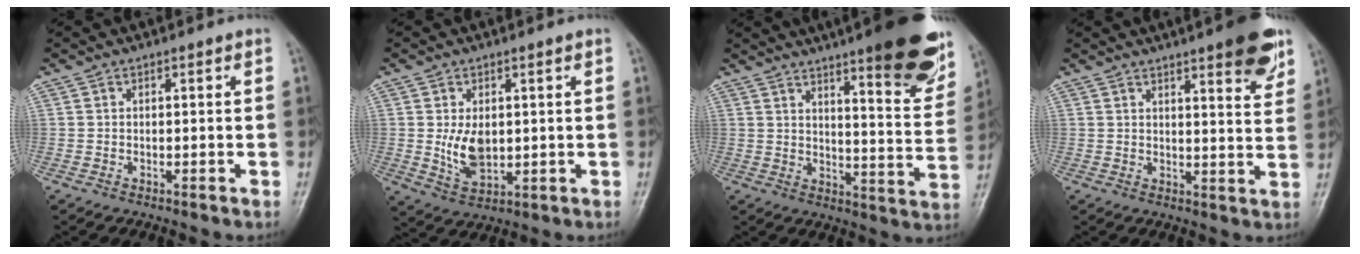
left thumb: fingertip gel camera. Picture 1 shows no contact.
{"total": 6.6, "force": [0.6, 4.1, 5.1], "torque": [-0.079, -0.016, 0.023]}
{"total": 20.9, "force": [13.7, 4.2, 15.2], "torque": [-0.174, -0.068, 0.183]}
{"total": 9.2, "force": [5.8, 1.9, 7.0], "torque": [-0.072, -0.029, 0.072]}